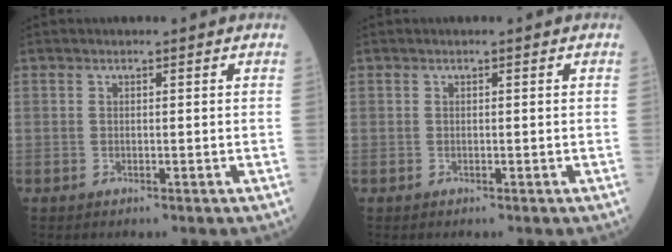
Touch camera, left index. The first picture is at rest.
{"total": 0.0}